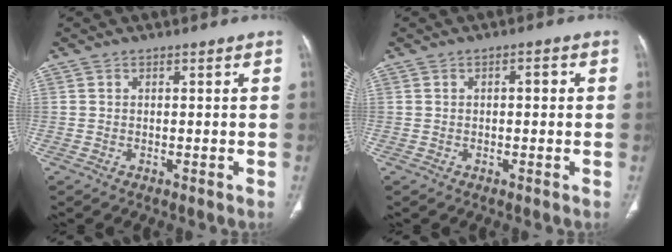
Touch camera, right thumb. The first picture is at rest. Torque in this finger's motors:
{"motor_torque": [0.01, -0.20, 0.21, 0.37, 0.02]}